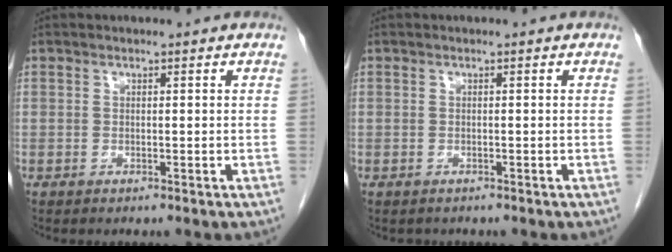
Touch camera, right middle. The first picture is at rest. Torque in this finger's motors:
{"motor_torque": [0.03, -0.02, -0.03, -0.01]}